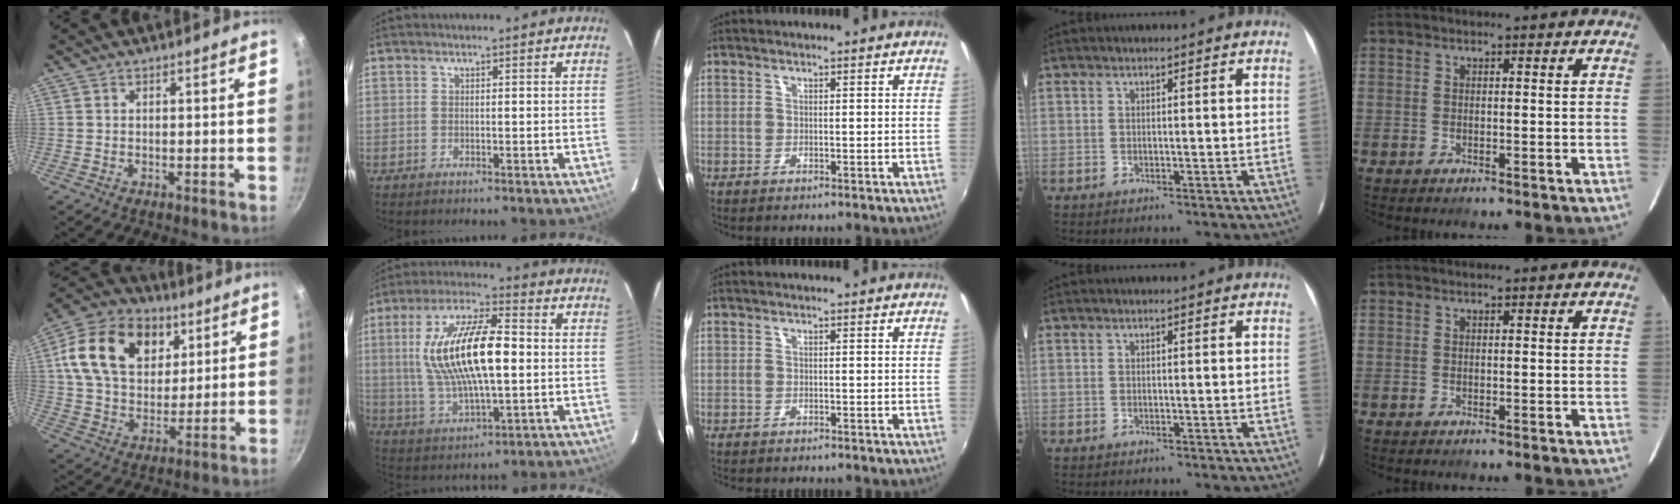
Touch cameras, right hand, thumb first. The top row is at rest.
{"thumb": {"total": 21.0, "force": [7.6, 14.7, 12.9], "torque": [-0.206, -0.006, 0.123]}, "index": {"total": 18.7, "force": [1.5, 6.7, 17.4], "torque": [-0.334, 0.012, 0.034]}, "middle": {"total": 1.7, "force": [-1.6, 0.1, 0.5], "torque": [-0.017, -0.010, -0.022]}}